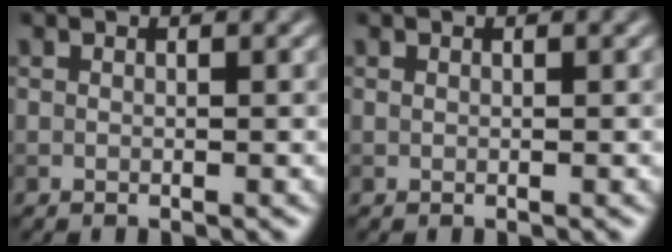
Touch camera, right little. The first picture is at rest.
{"total": 0.0}